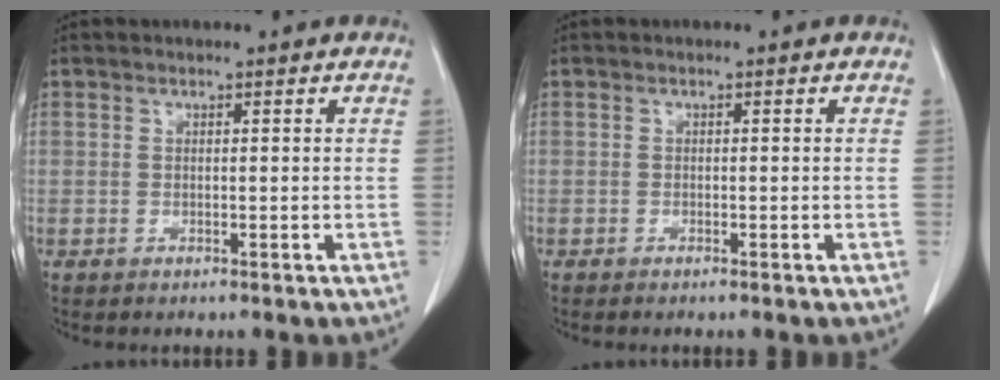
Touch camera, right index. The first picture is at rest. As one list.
[{"total": 0.7, "force": [-0.6, 0.0, 0.4], "torque": [-0.013, -0.002, -0.008]}]